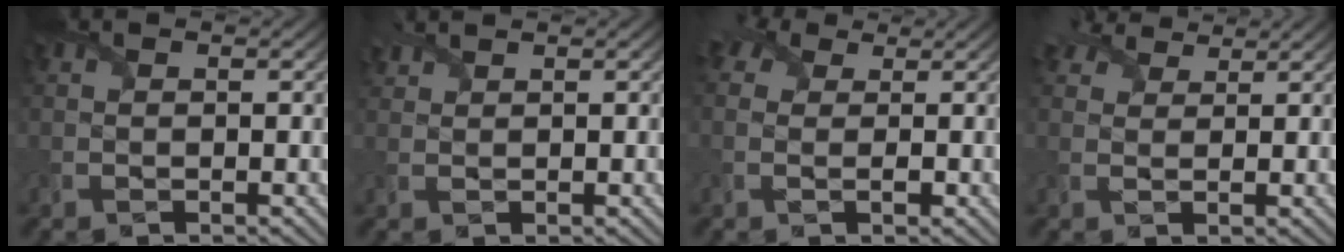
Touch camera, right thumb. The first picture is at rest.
{"total": 1.6, "force": [1.5, 0.3, 0.4], "torque": [-0.017, 0.007, 0.037]}
{"total": 4.6, "force": [0.8, 3.4, 3.0], "torque": [-0.065, 0.009, 0.008]}
{"total": 3.6, "force": [3.0, 1.7, 1.2], "torque": [-0.030, 0.009, 0.051]}